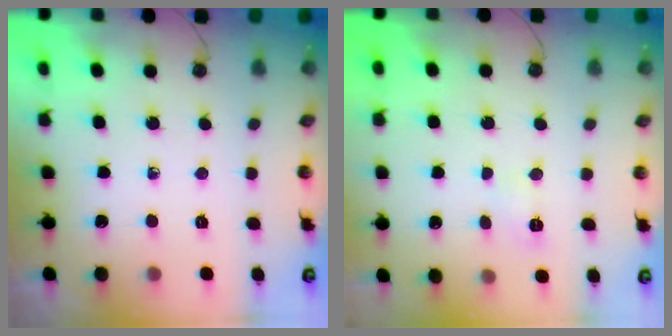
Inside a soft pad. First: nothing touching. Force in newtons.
{"total": 3.9, "press": 3.9, "slide": 0.4}